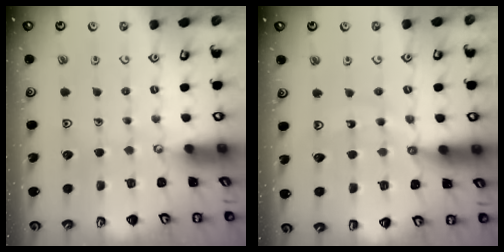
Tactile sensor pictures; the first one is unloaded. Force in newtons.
{"total": 11.0, "press": 10.9, "slide": 1.4}